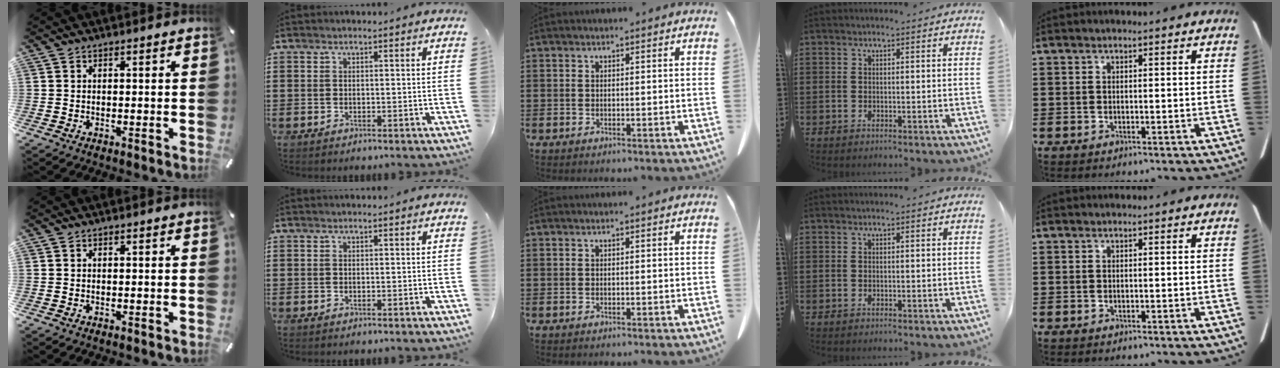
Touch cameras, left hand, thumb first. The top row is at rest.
{}